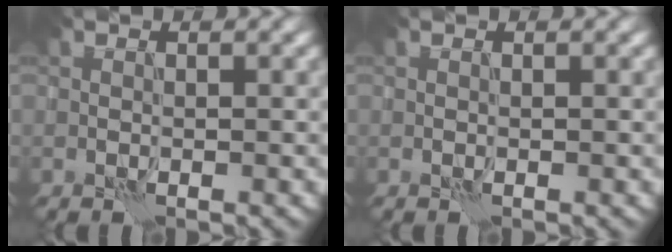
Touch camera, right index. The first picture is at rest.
{"total": 0.0}